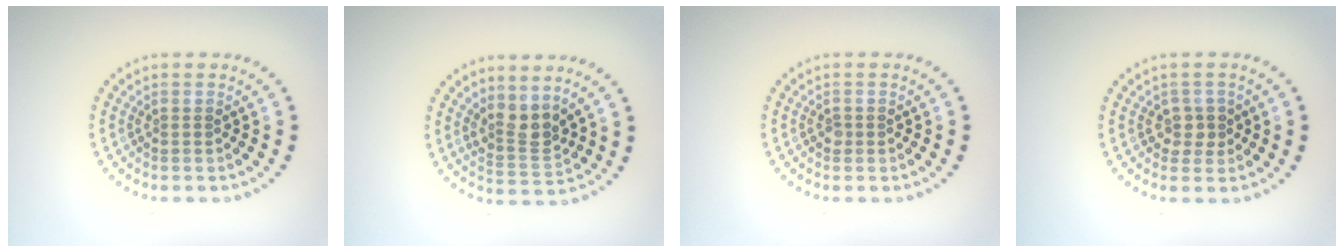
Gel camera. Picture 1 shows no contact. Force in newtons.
{"total": 2.6, "press": 2.0, "slide": 1.7}
{"total": 0.6, "press": 0.4, "slide": 0.4}
{"total": 1.6, "press": 1.4, "slide": 0.7}